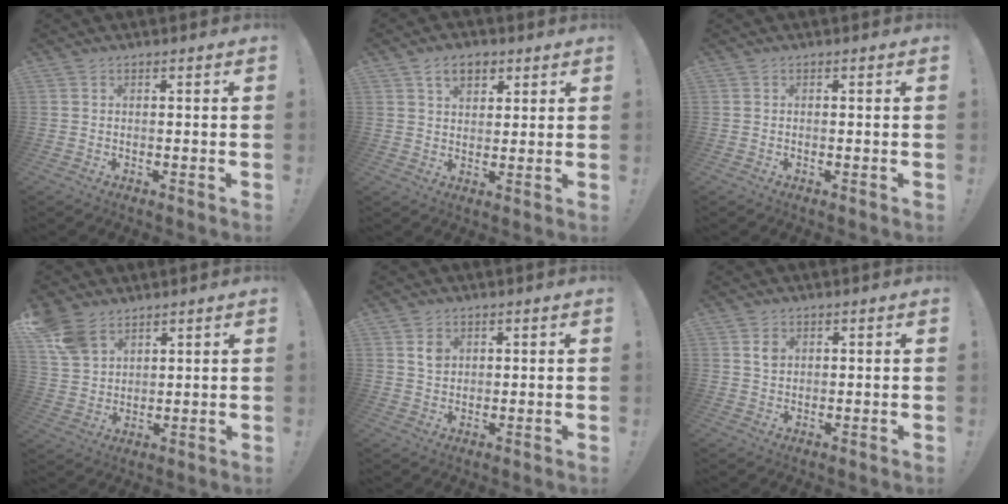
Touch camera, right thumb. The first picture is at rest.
{"total": 7.2, "force": [3.9, 4.6, 4.0], "torque": [-0.053, -0.007, 0.069]}
{"total": 0.0}
{"total": 8.8, "force": [6.0, 5.5, 3.5], "torque": [-0.066, -0.029, 0.123]}
{"total": 3.4, "force": [1.5, 2.6, 1.7], "torque": [-0.008, -0.008, 0.023]}
{"total": 2.5, "force": [1.0, 1.9, 1.3], "torque": [-0.006, -0.006, 0.015]}